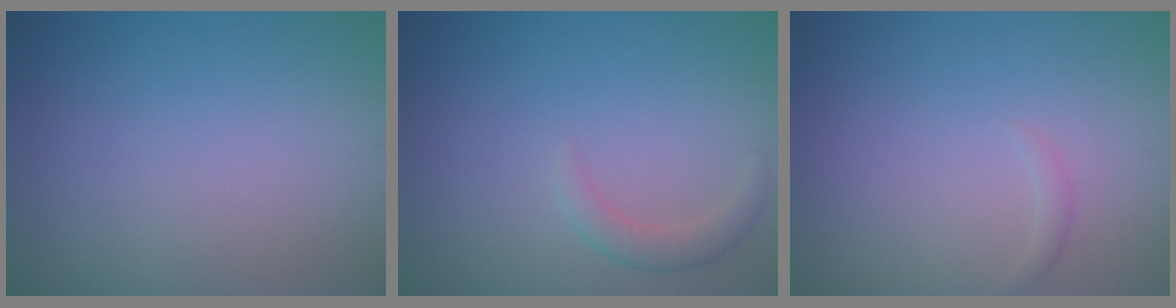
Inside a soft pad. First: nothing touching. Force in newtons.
{"total": 1.6, "press": 1.6, "slide": 0.1}
{"total": 0.5, "press": 0.5, "slide": 0.0}